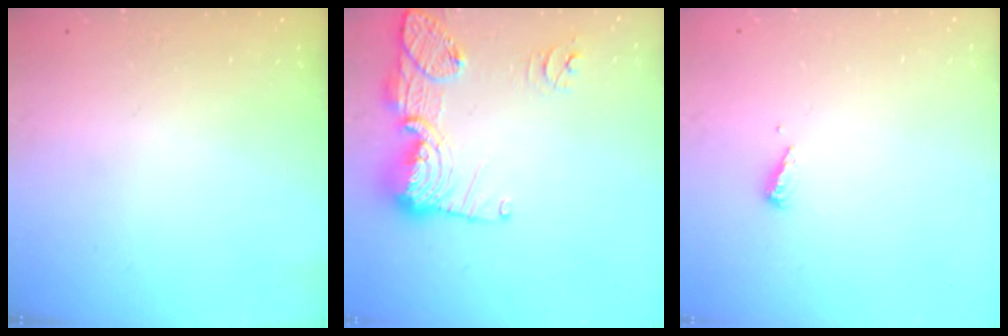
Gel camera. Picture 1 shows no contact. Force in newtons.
{"total": 17.6, "press": 17.3, "slide": 3.3}
{"total": 3.6, "press": 3.6, "slide": 0.4}